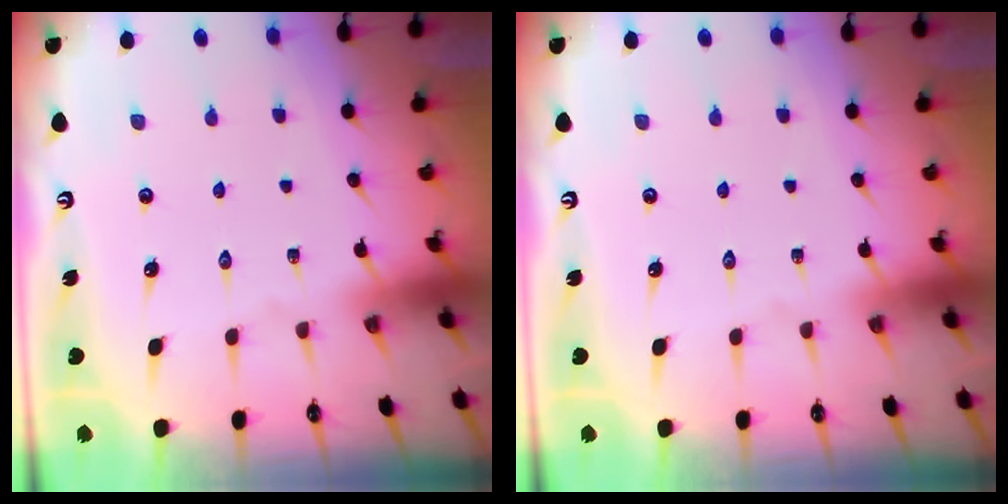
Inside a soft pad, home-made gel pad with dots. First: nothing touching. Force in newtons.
{"total": 0.0}